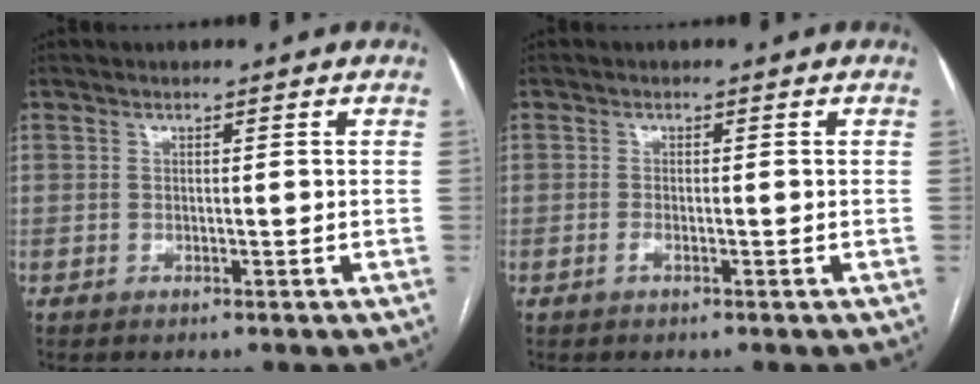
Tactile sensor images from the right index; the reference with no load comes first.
{"total": 1.1, "force": [-0.5, 0.3, 0.9], "torque": [-0.020, -0.001, -0.009]}